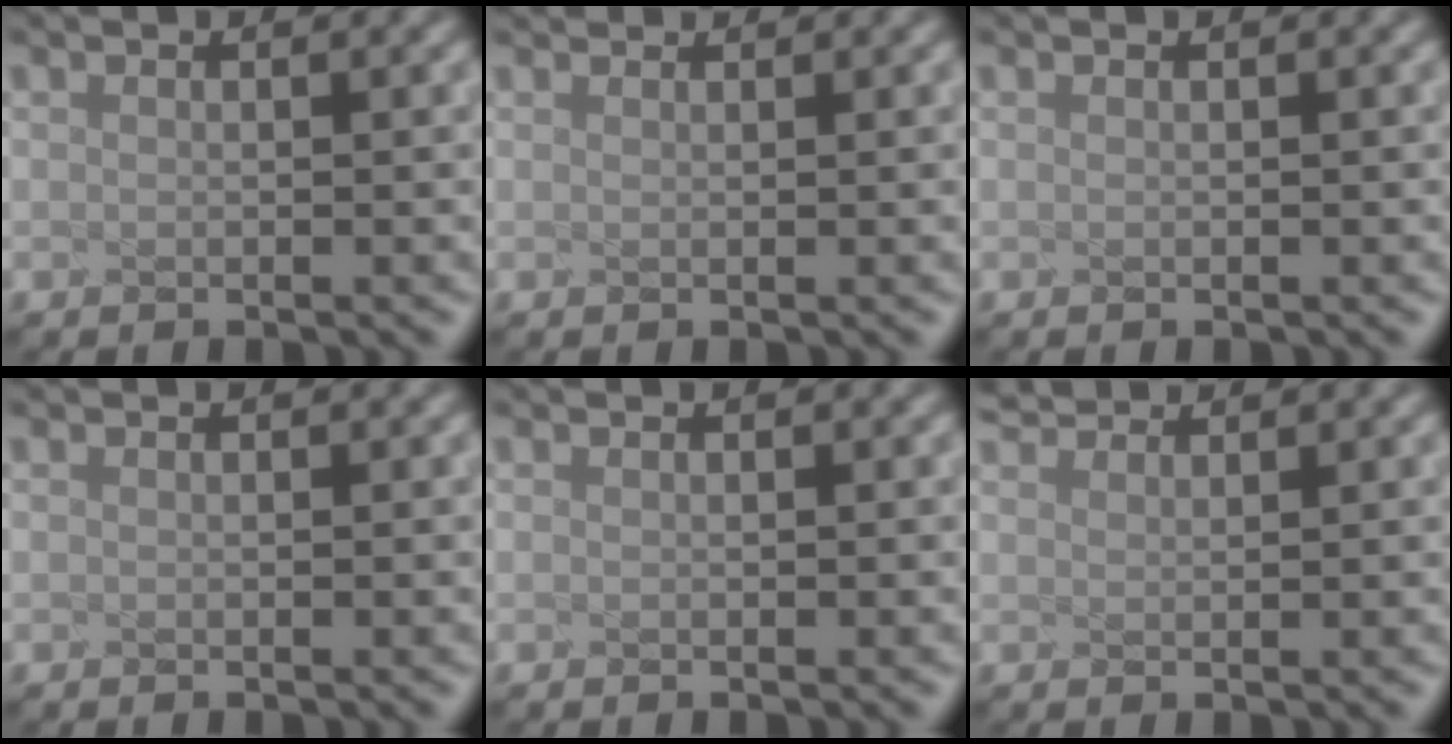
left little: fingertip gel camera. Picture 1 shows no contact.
{"total": 2.2, "force": [2.0, 0.7, 0.8], "torque": [-0.015, 0.025, 0.026]}
{"total": 0.0}
{"total": 0.0}
{"total": 0.0}
{"total": 1.8, "force": [1.5, -0.8, -0.5], "torque": [-0.009, 0.001, 0.054]}